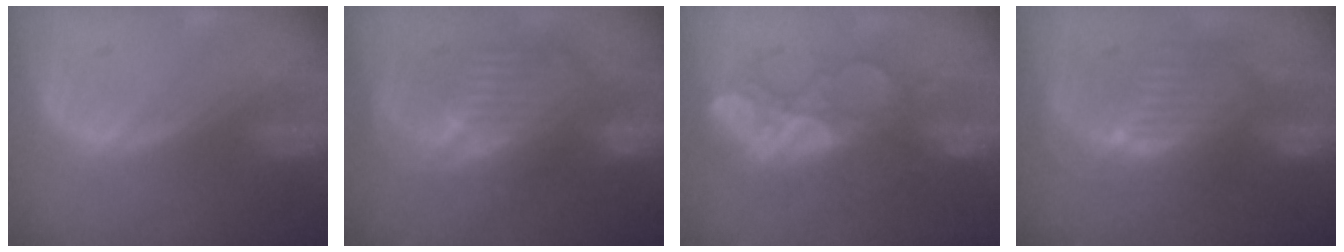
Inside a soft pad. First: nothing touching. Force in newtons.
{"total": 10.7, "press": 9.5, "slide": 5.0}
{"total": 9.1, "press": 8.6, "slide": 2.9}
{"total": 9.8, "press": 9.0, "slide": 3.9}